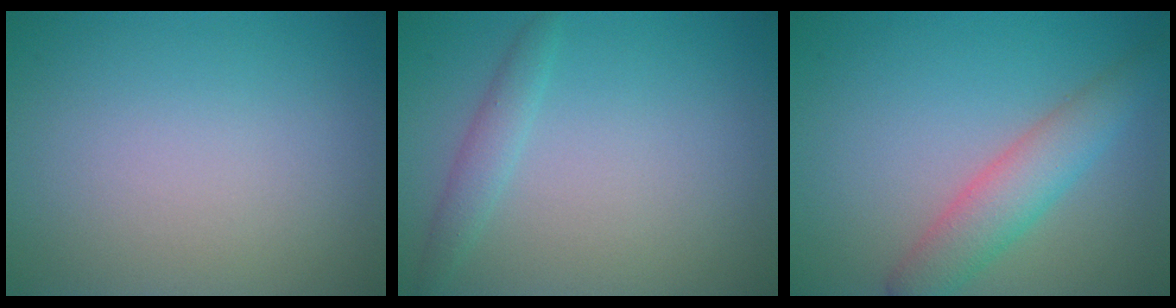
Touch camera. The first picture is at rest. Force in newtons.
{"total": 1.6, "press": 1.6, "slide": 0.0}
{"total": 4.1, "press": 4.1, "slide": 0.1}